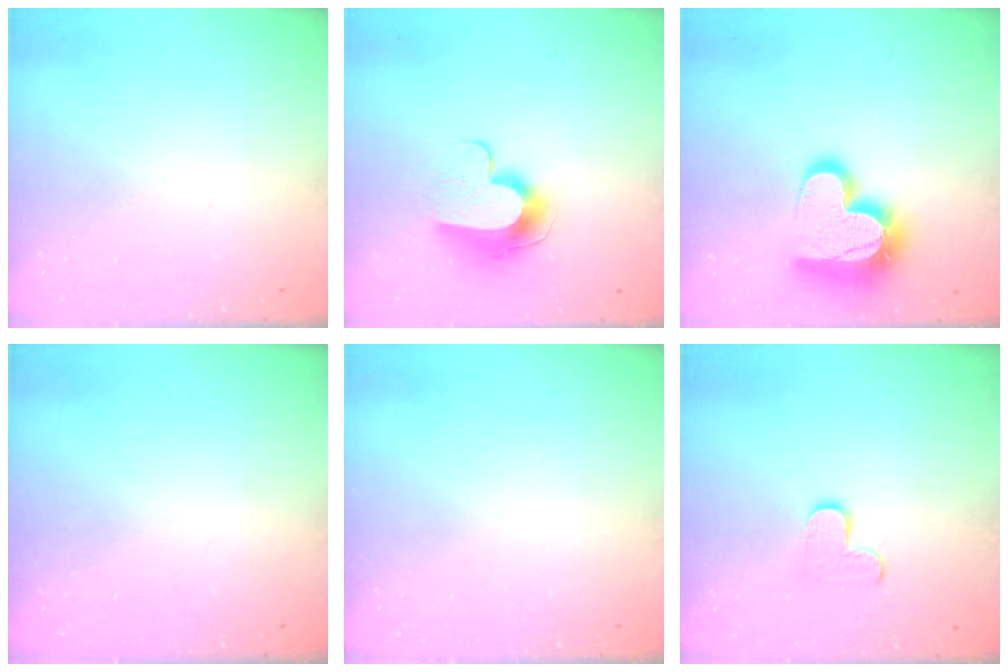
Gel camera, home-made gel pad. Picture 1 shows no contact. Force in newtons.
{"total": 10.4, "press": 10.4, "slide": 0.3}
{"total": 18.9, "press": 18.9, "slide": 1.4}
{"total": 0.0}
{"total": 0.0}
{"total": 5.6, "press": 5.5, "slide": 0.4}